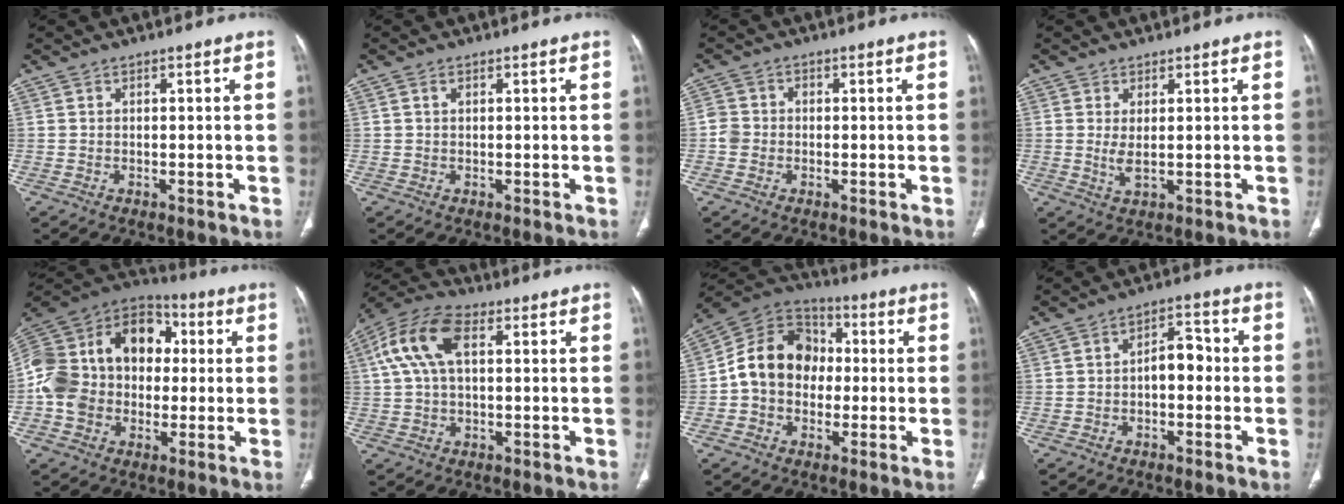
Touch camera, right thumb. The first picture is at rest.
{"total": 0.9, "force": [0.4, 0.6, 0.6], "torque": [-0.014, 0.004, 0.007]}
{"total": 3.1, "force": [-0.7, 2.9, 1.1], "torque": [-0.011, 0.010, -0.018]}
{"total": 2.7, "force": [0.4, 0.9, 2.5], "torque": [-0.054, -0.011, 0.015]}
{"total": 24.2, "force": [0.5, 18.6, 15.4], "torque": [-0.294, 0.052, 0.007]}
{"total": 11.5, "force": [2.9, 6.3, 9.2], "torque": [-0.199, 0.031, 0.050]}
{"total": 14.1, "force": [-0.3, 11.4, 8.2], "torque": [-0.113, 0.037, -0.017]}
{"total": 5.7, "force": [-0.7, 3.4, 4.6], "torque": [-0.053, 0.025, -0.019]}